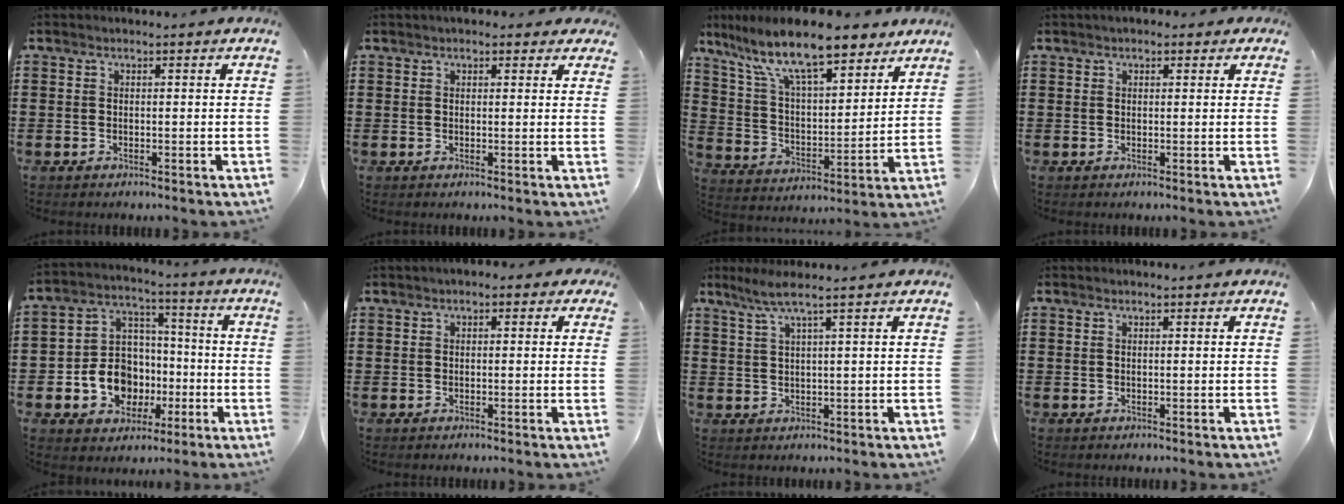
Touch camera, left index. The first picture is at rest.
{"total": 1.6, "force": [1.2, 0.9, 0.6], "torque": [-0.015, 0.009, 0.022]}
{"total": 13.2, "force": [10.3, 2.9, 7.7], "torque": [-0.186, -0.041, 0.180]}
{"total": 1.3, "force": [0.8, 0.9, 0.6], "torque": [-0.014, 0.008, 0.014]}
{"total": 10.1, "force": [-3.0, 8.8, 3.9], "torque": [-0.112, 0.020, -0.049]}
{"total": 1.2, "force": [0.0, 0.9, 0.9], "torque": [-0.019, 0.008, -0.002]}
{"total": 3.8, "force": [2.2, -0.3, 3.1], "torque": [-0.068, 0.001, 0.038]}
{"total": 0.0}